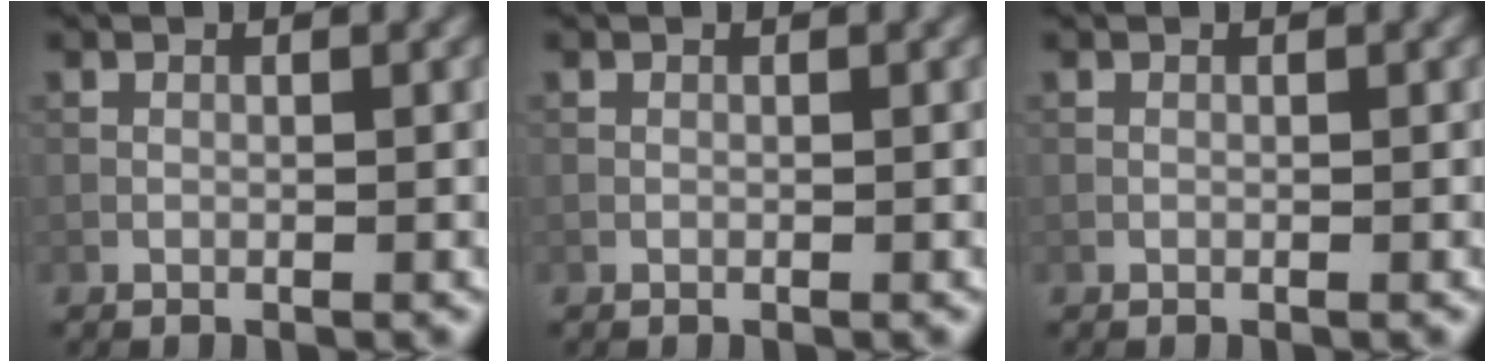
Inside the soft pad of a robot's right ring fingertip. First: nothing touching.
{"total": 0.0}
{"total": 0.0}